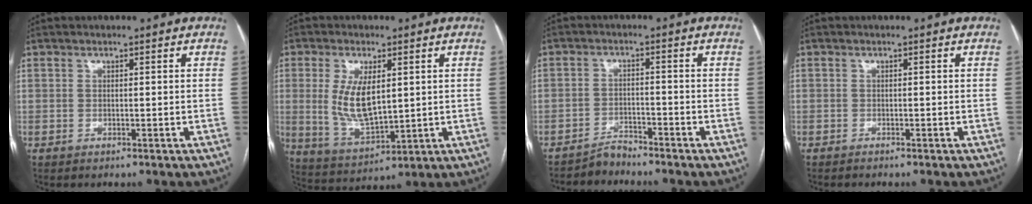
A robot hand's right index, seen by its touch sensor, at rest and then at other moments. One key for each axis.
{"total": 9.6, "fx": 1.6, "fy": 3.9, "fz": 8.6, "tx": -0.181, "ty": -0.006, "tz": 0.040}
{"total": 2.9, "fx": -2.9, "fy": 0.0, "fz": -0.2, "tx": 0.003, "ty": -0.017, "tz": -0.051}
{"total": 0.7, "fx": -0.7, "fy": 0.1, "fz": 0.1, "tx": -0.008, "ty": -0.002, "tz": -0.012}